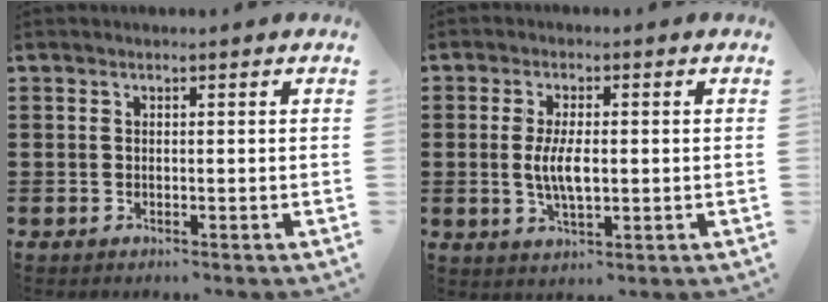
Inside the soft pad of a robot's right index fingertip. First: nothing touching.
{"total": 5.5, "force": [-0.2, 2.0, 5.2], "torque": [-0.116, -0.005, -0.011]}